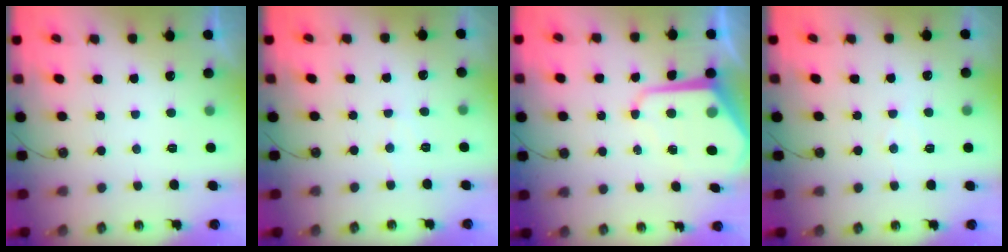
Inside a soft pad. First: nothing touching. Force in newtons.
{"total": 3.8, "press": 3.8, "slide": 0.4}
{"total": 9.7, "press": 9.7, "slide": 0.7}
{"total": 4.8, "press": 4.8, "slide": 0.7}